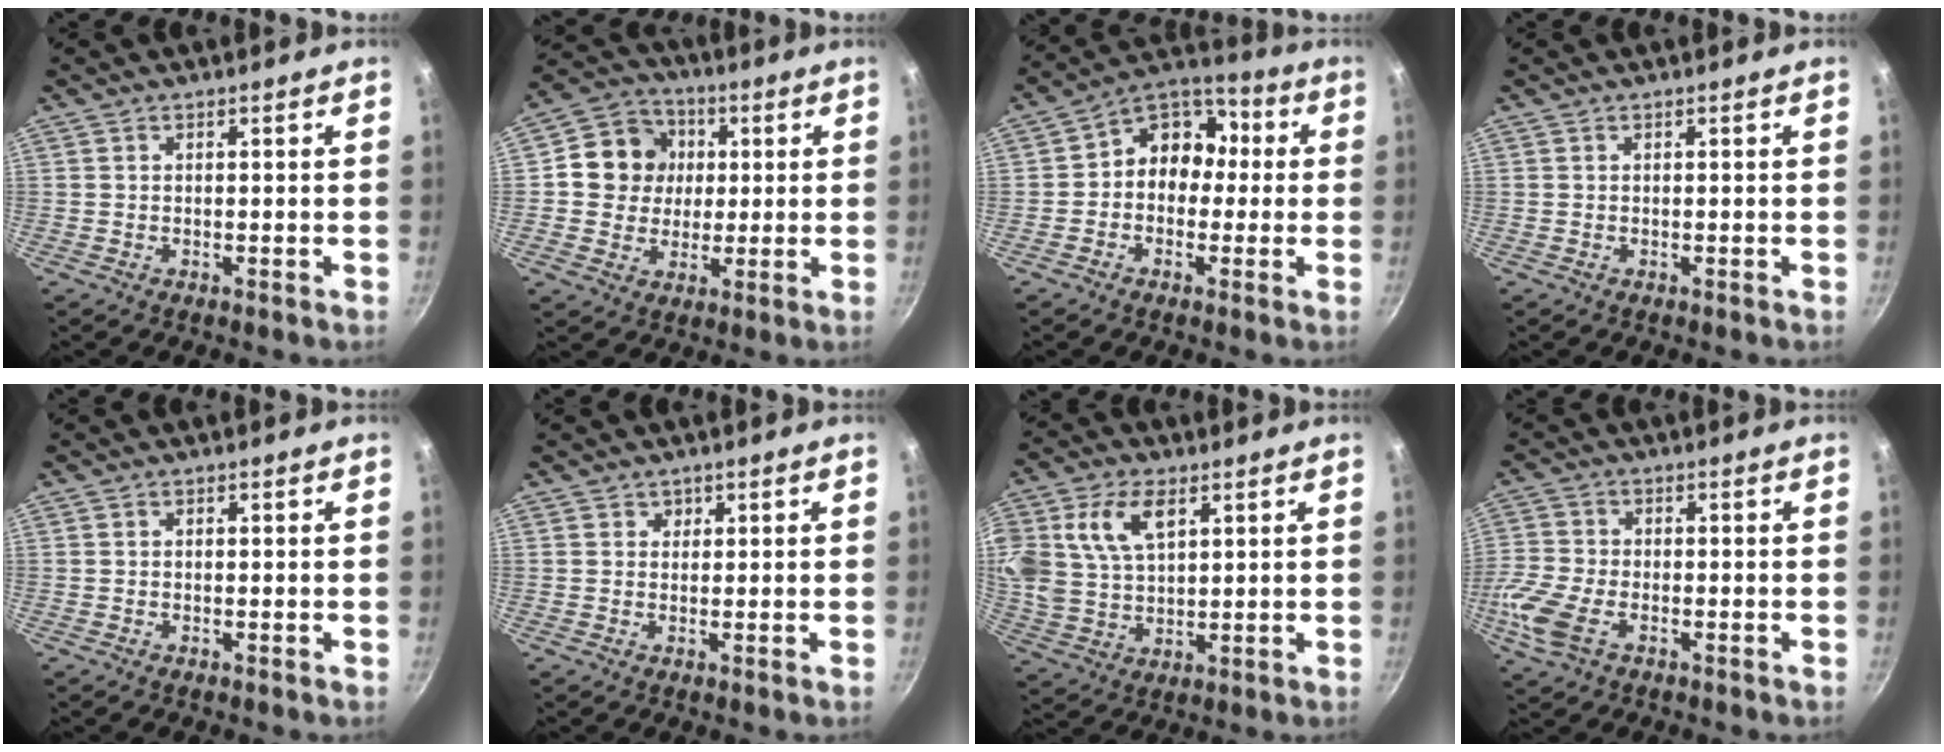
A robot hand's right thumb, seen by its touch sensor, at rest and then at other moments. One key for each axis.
{"total": 11.2, "fx": 1.8, "fy": 10.3, "fz": 4.2, "tx": -0.039, "ty": 0.013, "tz": 0.019}
{"total": 11.1, "fx": 0.0, "fy": 9.2, "fz": 6.3, "tx": -0.042, "ty": 0.039, "tz": -0.026}
{"total": 0.0}
{"total": 0.5, "fx": 0.0, "fy": 0.5, "fz": 0.2, "tx": -0.003, "ty": 0.004, "tz": 0.000}
{"total": 1.3, "fx": 0.6, "fy": 1.2, "fz": 0.1, "tx": 0.011, "ty": -0.003, "tz": 0.006}
{"total": 13.5, "fx": 4.9, "fy": 8.5, "fz": 9.2, "tx": -0.175, "ty": -0.004, "tz": 0.098}
{"total": 9.1, "fx": -3.4, "fy": 5.3, "fz": 6.5, "tx": -0.154, "ty": 0.006, "tz": -0.079}